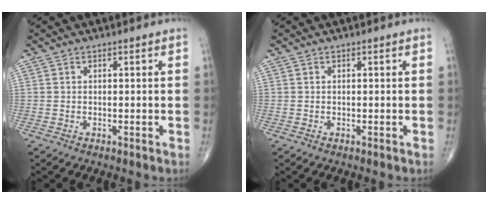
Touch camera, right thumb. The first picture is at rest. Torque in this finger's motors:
{"motor_torque": [-0.02, 0.02, 0.00, 0.00, 0.00]}